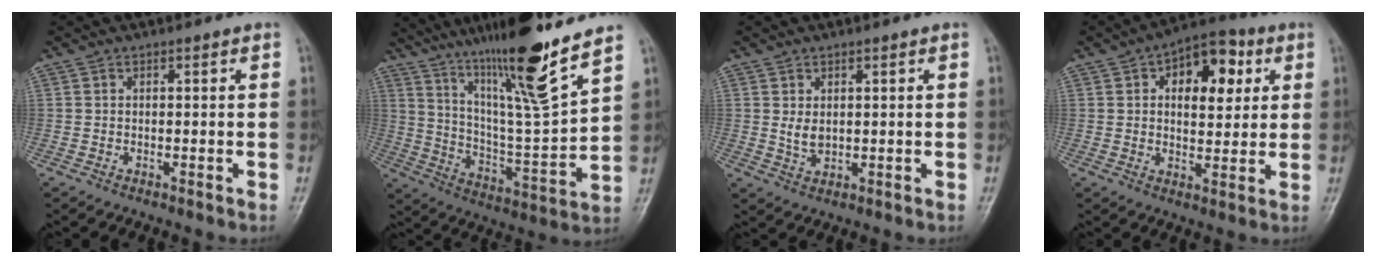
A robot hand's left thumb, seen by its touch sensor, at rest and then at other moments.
{"total": 19.8, "force": [14.1, 0.6, 13.8], "torque": [-0.212, -0.078, 0.248]}
{"total": 2.7, "force": [0.7, 1.7, 2.0], "torque": [-0.029, -0.010, 0.018]}
{"total": 12.9, "force": [4.1, 7.5, 9.7], "torque": [-0.095, 0.004, 0.055]}